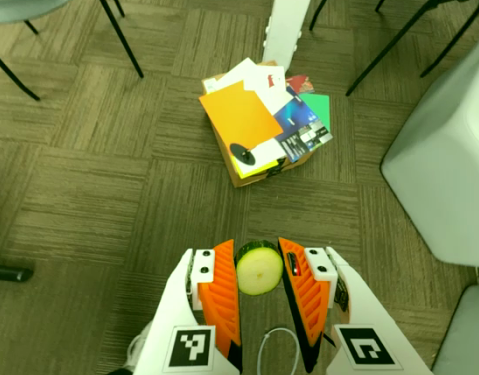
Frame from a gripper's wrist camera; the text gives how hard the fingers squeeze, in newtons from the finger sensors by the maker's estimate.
{"total": 10.7, "left": 11.6, "right": 9.8}